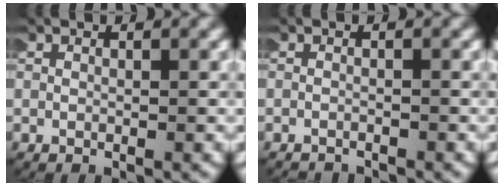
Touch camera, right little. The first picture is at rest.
{"total": 1.5, "force": [-1.5, -0.1, -0.2], "torque": [-0.006, -0.010, -0.019]}